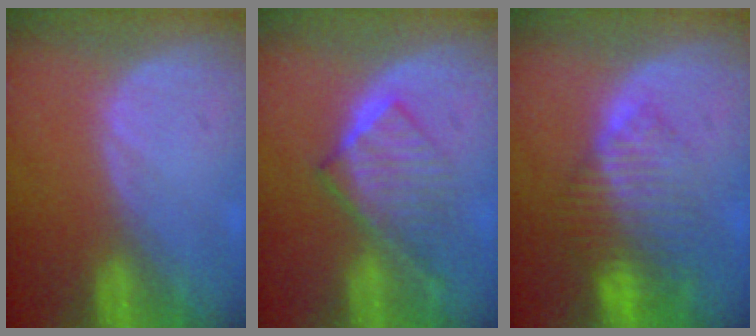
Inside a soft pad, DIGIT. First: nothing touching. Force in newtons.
{"total": 6.6, "press": 6.2, "slide": 2.4}
{"total": 8.4, "press": 7.2, "slide": 4.3}